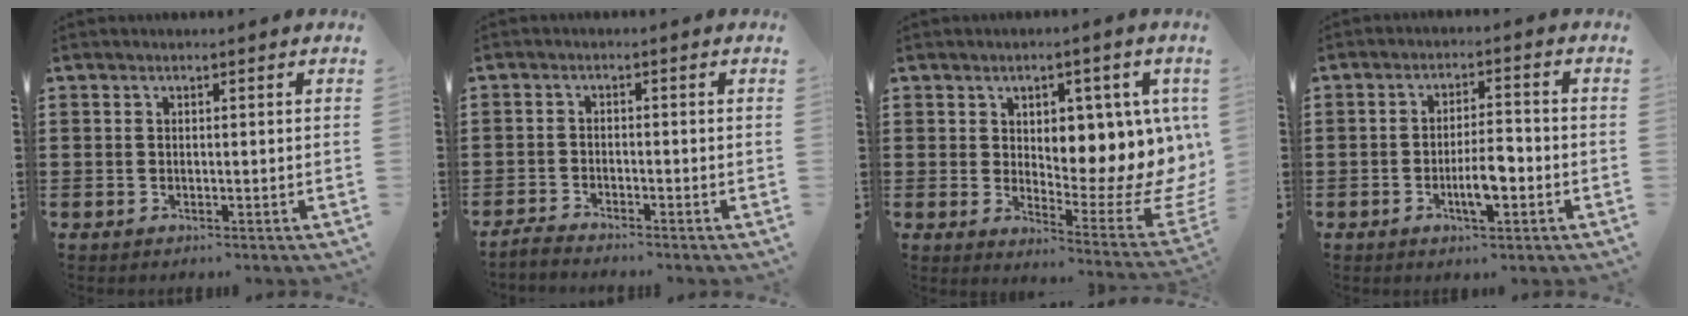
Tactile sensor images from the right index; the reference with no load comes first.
{"total": 1.7, "force": [-1.7, -0.1, 0.1], "torque": [-0.005, 0.003, -0.035]}
{"total": 7.7, "force": [2.7, 3.6, 6.2], "torque": [-0.083, -0.049, 0.040]}
{"total": 5.8, "force": [-2.0, 1.7, 5.2], "torque": [-0.099, 0.000, -0.039]}